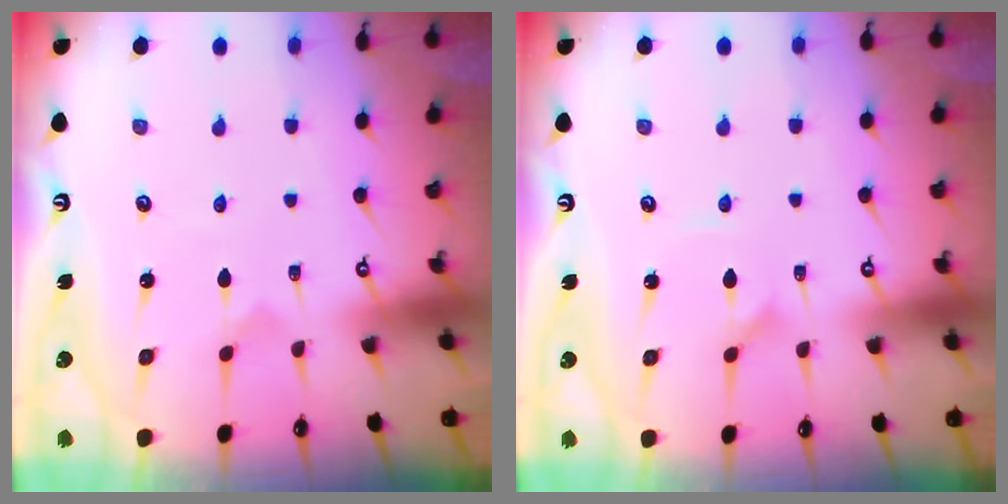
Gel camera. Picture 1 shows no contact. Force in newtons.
{"total": 1.2, "press": 1.2, "slide": 0.2}